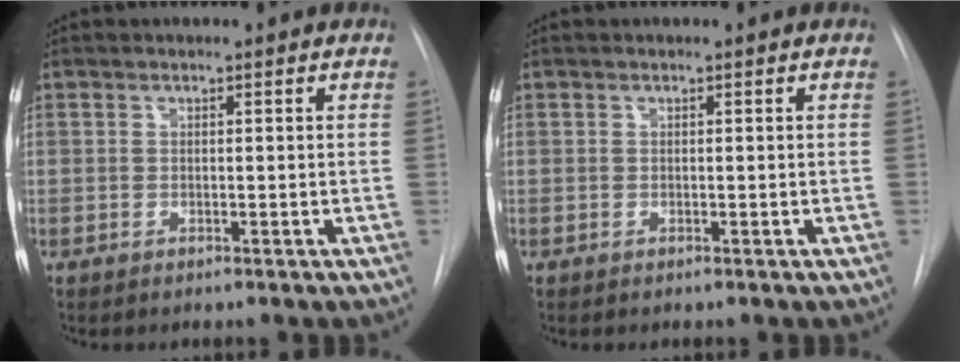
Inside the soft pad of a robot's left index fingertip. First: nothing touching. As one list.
[{"total": 0.0}]